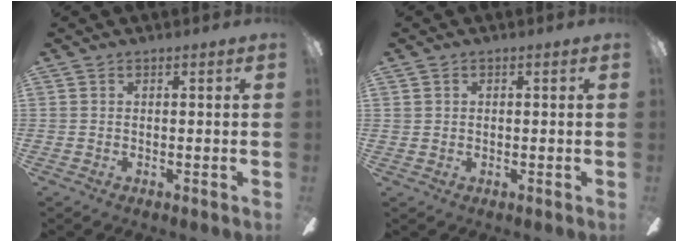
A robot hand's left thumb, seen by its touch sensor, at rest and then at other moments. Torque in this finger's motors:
{"motor_torque": [0.02, -0.24, -0.32, -0.08, -0.01]}